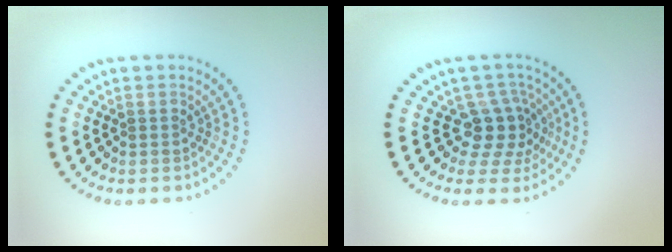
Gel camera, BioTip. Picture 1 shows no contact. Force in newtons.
{"total": 3.5, "press": 2.8, "slide": 2.2}